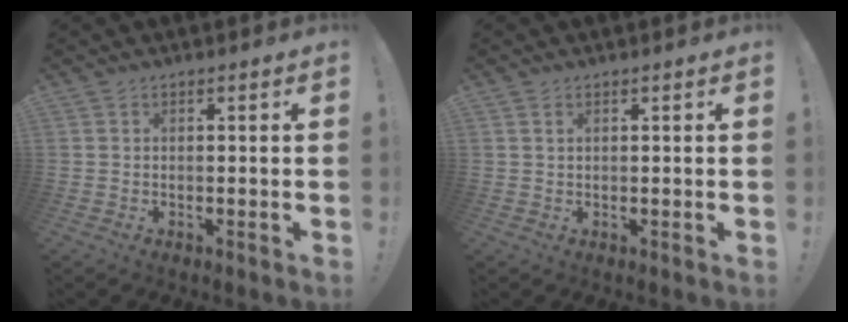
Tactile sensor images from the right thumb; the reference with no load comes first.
{"total": 1.1, "force": [0.6, 0.4, 0.8], "torque": [-0.013, -0.002, 0.011]}